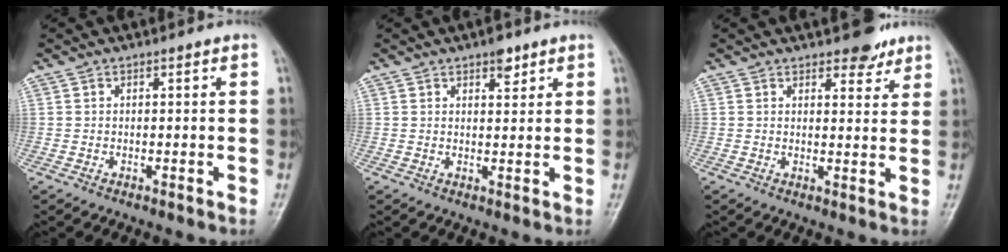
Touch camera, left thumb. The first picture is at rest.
{"total": 3.0, "force": [2.0, 1.3, 1.8], "torque": [-0.015, -0.010, 0.028]}
{"total": 4.3, "force": [3.4, 1.9, 1.8], "torque": [0.004, -0.019, 0.046]}